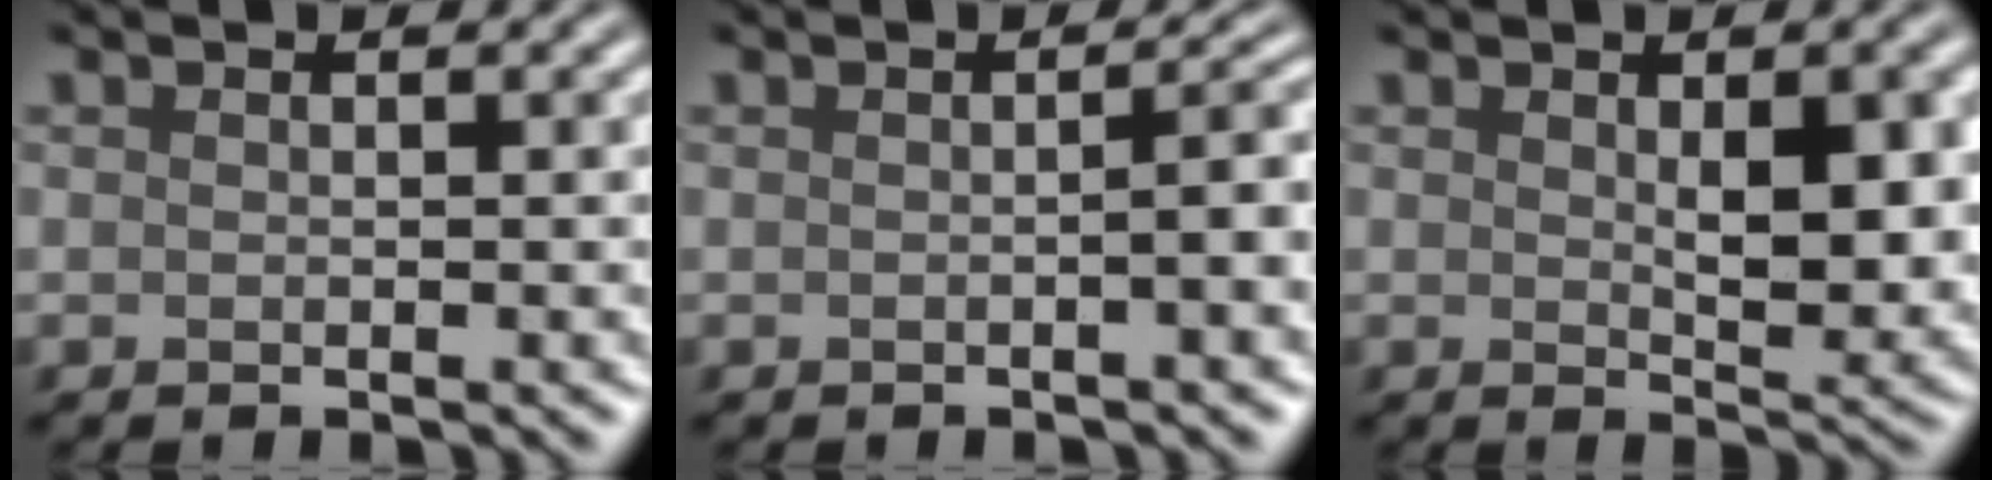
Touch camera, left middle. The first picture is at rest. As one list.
[{"total": 2.5, "force": [-0.3, 0.6, 2.4], "torque": [-0.025, 0.009, -0.007]}, {"total": 4.6, "force": [0.8, 1.9, 4.1], "torque": [-0.060, -0.006, 0.019]}]